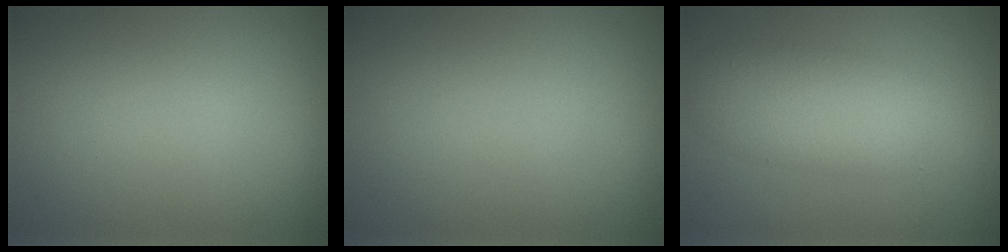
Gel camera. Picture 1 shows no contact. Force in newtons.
{"total": 0.0}
{"total": 4.9, "press": 4.9, "slide": 0.4}